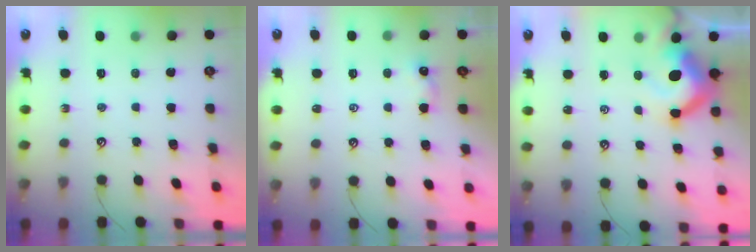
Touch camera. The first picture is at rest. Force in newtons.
{"total": 1.9, "press": 1.8, "slide": 0.5}
{"total": 11.1, "press": 11.0, "slide": 1.5}